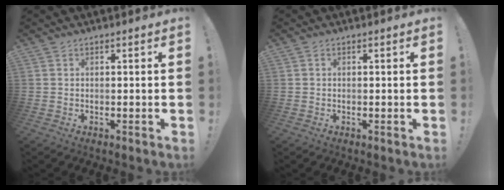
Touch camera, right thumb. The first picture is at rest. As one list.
[{"total": 0.0}]